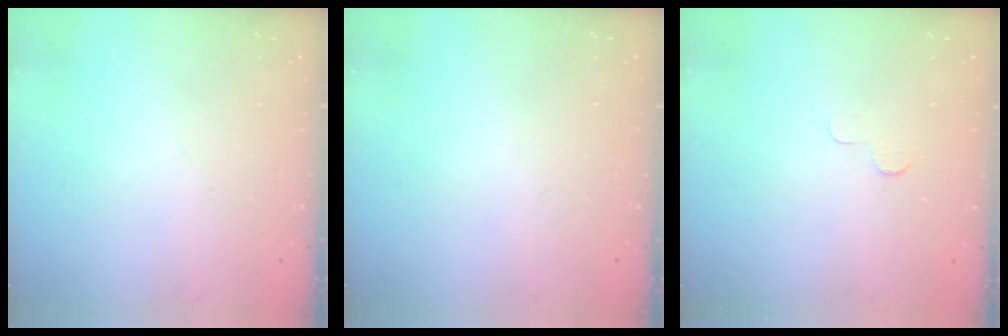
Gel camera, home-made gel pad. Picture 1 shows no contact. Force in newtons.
{"total": 0.0}
{"total": 3.0, "press": 2.9, "slide": 0.3}